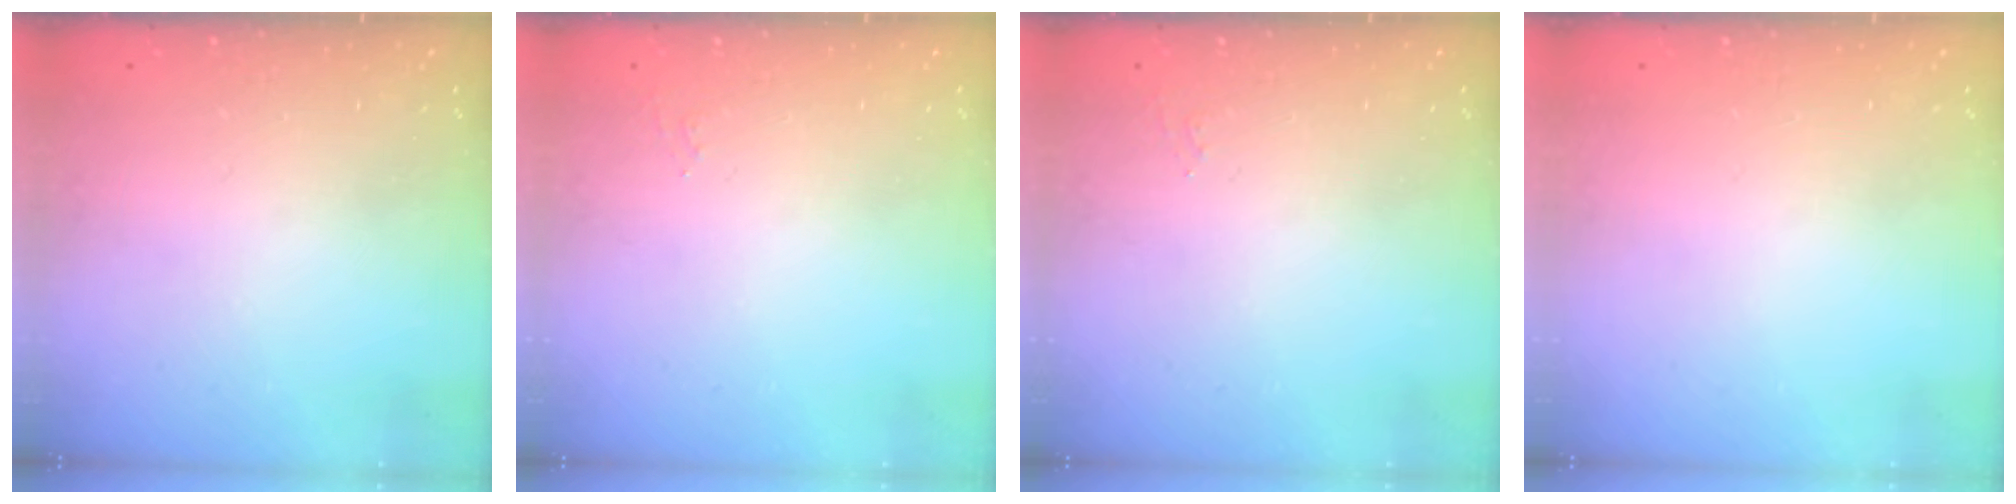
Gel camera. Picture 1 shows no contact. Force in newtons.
{"total": 5.1, "press": 5.1, "slide": 0.5}
{"total": 5.1, "press": 5.1, "slide": 0.5}
{"total": 0.0}